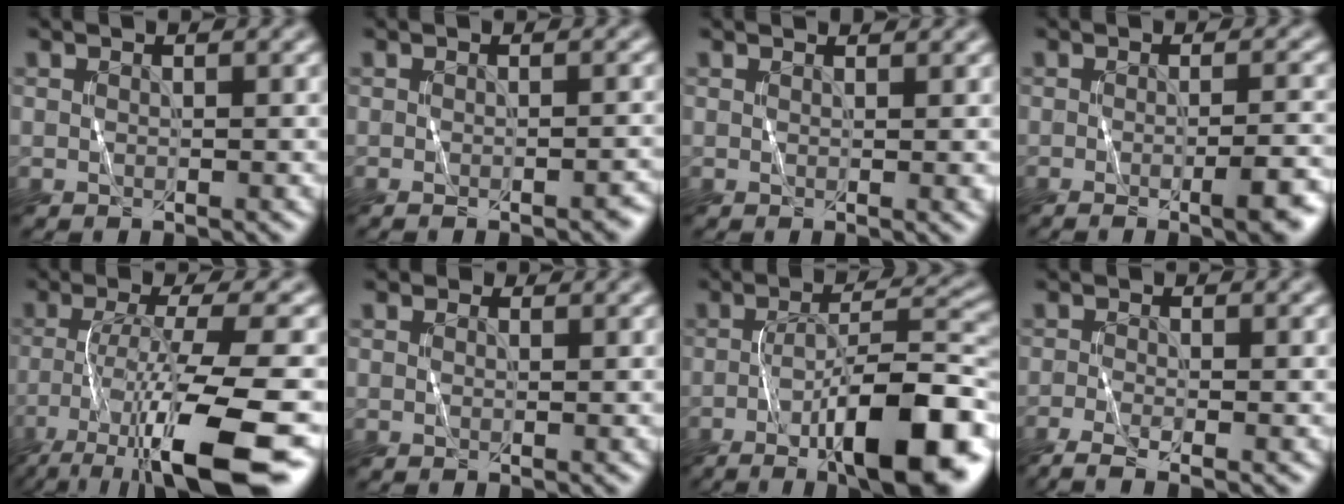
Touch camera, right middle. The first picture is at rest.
{"total": 2.2, "force": [-1.0, 0.5, 1.9], "torque": [-0.023, -0.005, -0.013]}
{"total": 1.7, "force": [1.4, 0.3, 0.9], "torque": [-0.008, 0.000, 0.020]}
{"total": 5.5, "force": [-1.9, 1.6, 4.9], "torque": [-0.055, -0.008, -0.019]}
{"total": 12.5, "force": [-7.6, 2.0, 9.7], "torque": [-0.163, -0.009, -0.131]}
{"total": 0.8, "force": [0.5, 0.5, 0.2], "torque": [-0.001, -0.002, 0.004]}
{"total": 13.4, "force": [-6.4, 3.9, 11.1], "torque": [-0.175, 0.003, -0.100]}
{"total": 3.9, "force": [-2.4, 1.1, 2.8], "torque": [-0.058, -0.007, -0.049]}